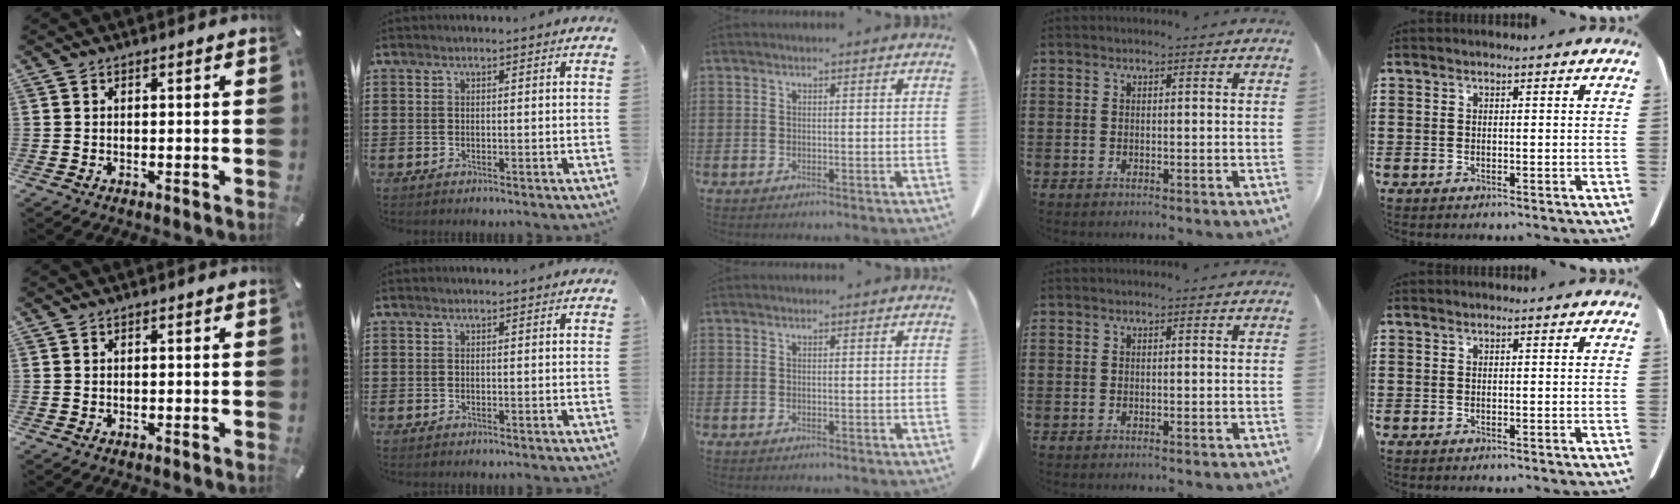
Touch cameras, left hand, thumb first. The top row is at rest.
{}